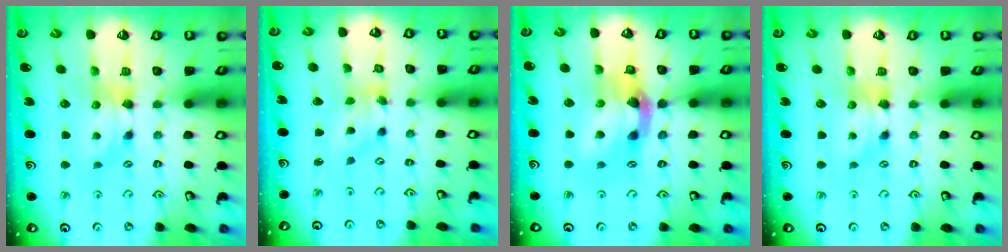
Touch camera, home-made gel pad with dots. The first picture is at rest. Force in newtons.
{"total": 2.8, "press": 2.4, "slide": 1.5}
{"total": 6.1, "press": 5.8, "slide": 2.2}
{"total": 0.0}